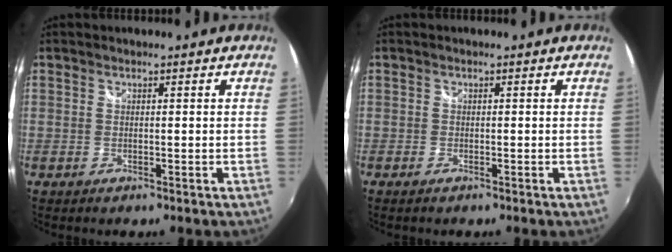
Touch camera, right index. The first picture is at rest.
{"total": 0.9, "force": [-0.8, 0.3, 0.2], "torque": [-0.006, -0.005, -0.018]}